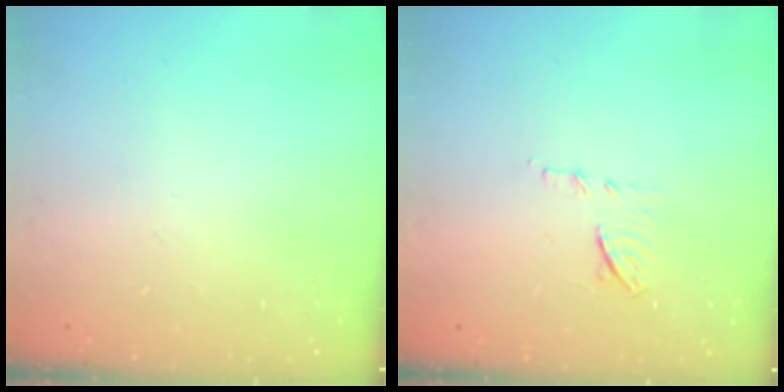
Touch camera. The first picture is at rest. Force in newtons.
{"total": 6.8, "press": 6.8, "slide": 0.9}